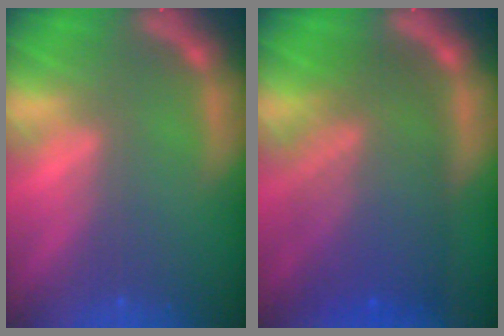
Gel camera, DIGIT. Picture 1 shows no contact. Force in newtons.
{"total": 9.5}